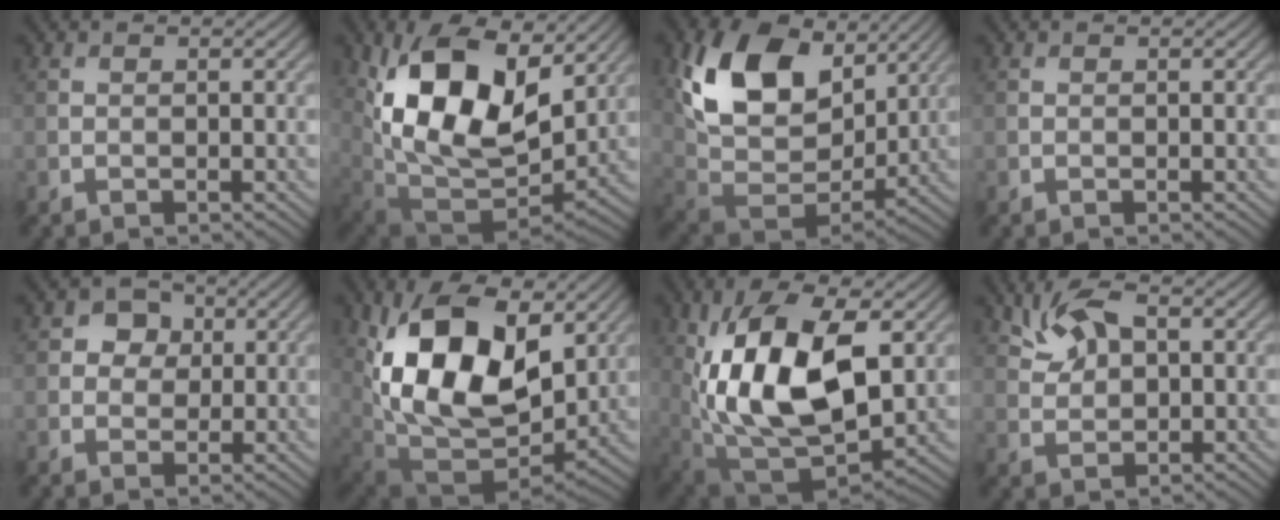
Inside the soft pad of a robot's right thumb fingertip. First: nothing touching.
{"total": 16.6, "force": [5.5, 9.5, 12.5], "torque": [-0.248, -0.008, 0.106]}
{"total": 16.4, "force": [5.9, 10.9, 10.8], "torque": [-0.230, 0.005, 0.123]}
{"total": 0.0}
{"total": 3.5, "force": [0.7, 3.1, 1.5], "torque": [-0.024, 0.004, 0.001]}
{"total": 17.2, "force": [4.1, 10.3, 13.1], "torque": [-0.259, -0.008, 0.082]}
{"total": 15.5, "force": [1.9, 8.3, 13.0], "torque": [-0.258, -0.005, 0.037]}
{"total": 5.0, "force": [2.2, 2.8, 3.5], "torque": [-0.076, 0.003, 0.040]}